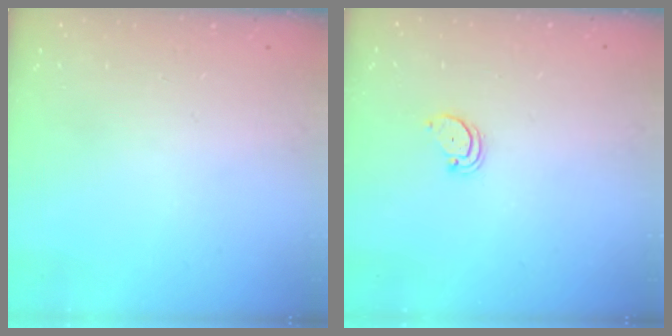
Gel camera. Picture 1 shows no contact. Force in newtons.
{"total": 1.5, "press": 1.5, "slide": 0.2}